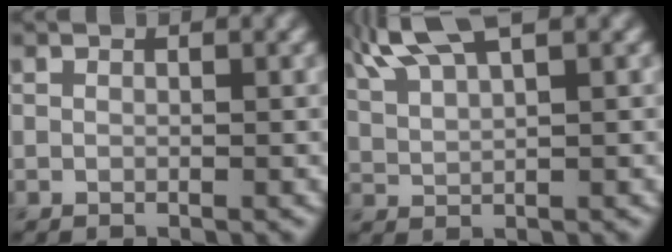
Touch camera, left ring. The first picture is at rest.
{"total": 5.2, "force": [3.7, 1.2, 3.4], "torque": [-0.069, 0.019, 0.069]}